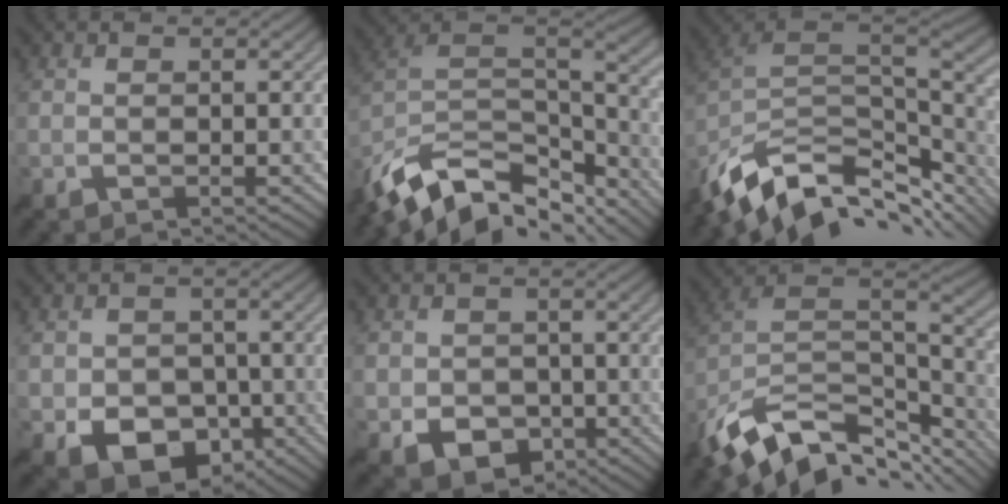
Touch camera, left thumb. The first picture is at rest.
{"total": 15.2, "force": [-10.2, 7.0, 8.9], "torque": [-0.225, -0.017, -0.166]}
{"total": 13.4, "force": [-7.9, 6.5, 8.7], "torque": [-0.219, -0.019, -0.134]}
{"total": 8.3, "force": [-2.9, 6.4, 4.5], "torque": [-0.090, -0.023, -0.048]}
{"total": 5.3, "force": [-1.6, 4.4, 2.5], "torque": [-0.057, -0.017, -0.029]}
{"total": 14.5, "force": [-8.7, 7.1, 9.1], "torque": [-0.224, -0.012, -0.143]}